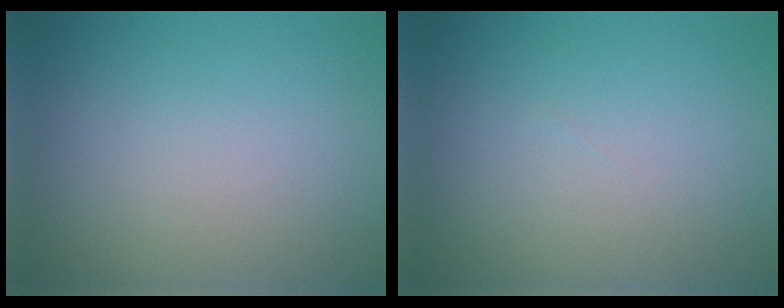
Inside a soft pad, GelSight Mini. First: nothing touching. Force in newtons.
{"total": 0.0}